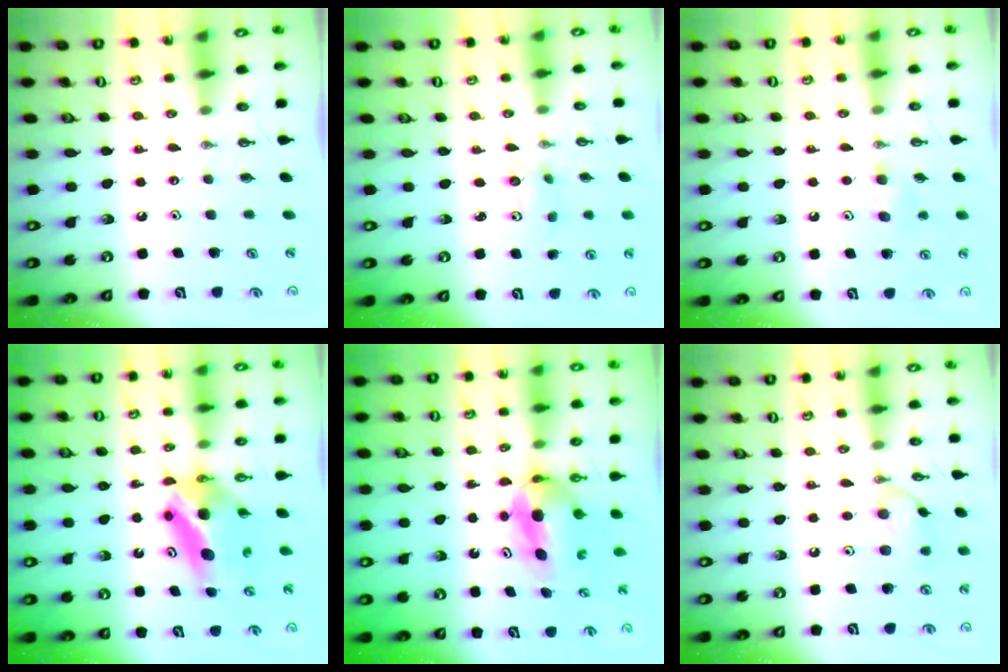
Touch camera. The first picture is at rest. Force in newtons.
{"total": 6.2, "press": 5.2, "slide": 3.5}
{"total": 5.2, "press": 4.5, "slide": 2.5}
{"total": 7.8, "press": 7.4, "slide": 2.3}
{"total": 5.7, "press": 5.4, "slide": 1.9}
{"total": 8.8, "press": 8.3, "slide": 2.8}